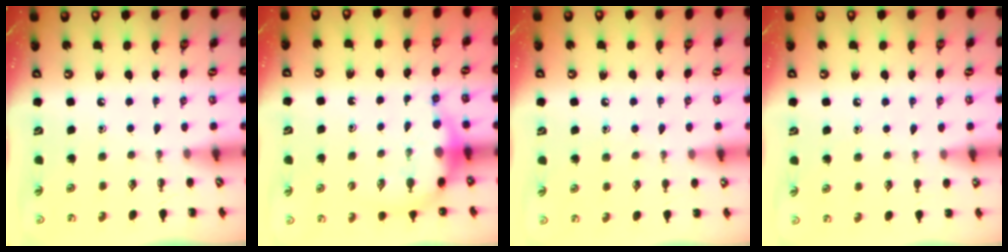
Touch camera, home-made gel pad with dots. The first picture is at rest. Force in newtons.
{"total": 7.0, "press": 6.9, "slide": 0.9}
{"total": 5.1, "press": 4.9, "slide": 1.4}
{"total": 5.1, "press": 4.8, "slide": 1.8}